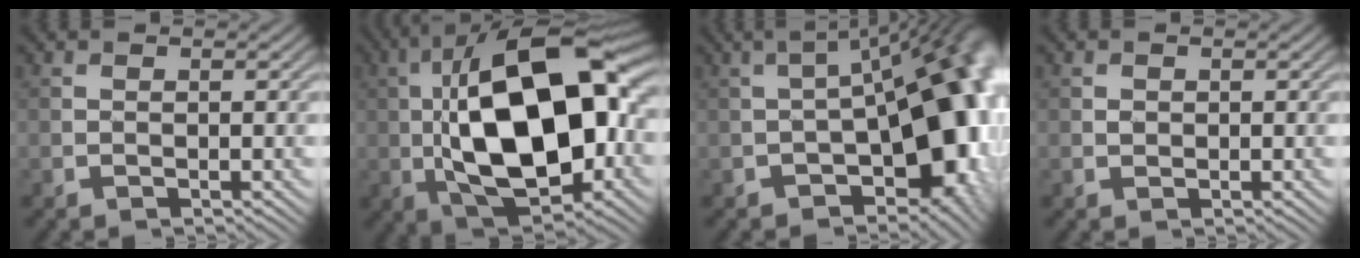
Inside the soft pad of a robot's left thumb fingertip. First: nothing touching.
{"total": 19.1, "force": [-0.3, 9.9, 16.3], "torque": [-0.295, 0.021, -0.021]}
{"total": 17.9, "force": [-3.9, 9.3, 14.7], "torque": [-0.167, -0.021, -0.051]}
{"total": 0.7, "force": [0.1, 0.6, 0.3], "torque": [-0.005, -0.004, 0.002]}